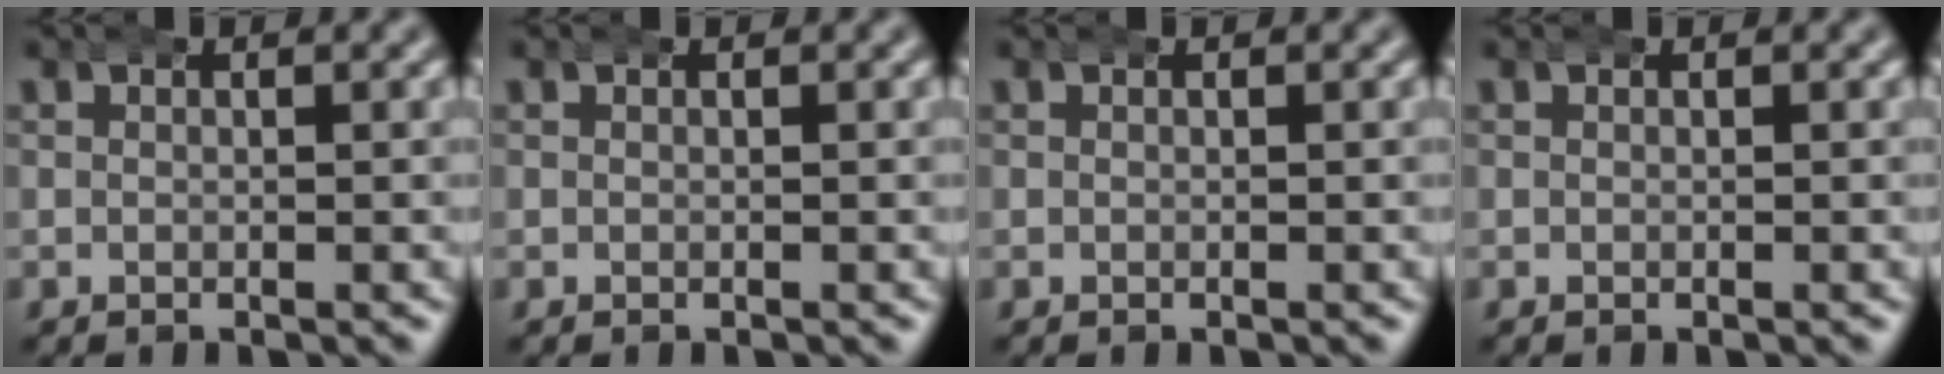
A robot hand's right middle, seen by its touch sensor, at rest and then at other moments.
{"total": 0.0}
{"total": 0.0}
{"total": 0.0}